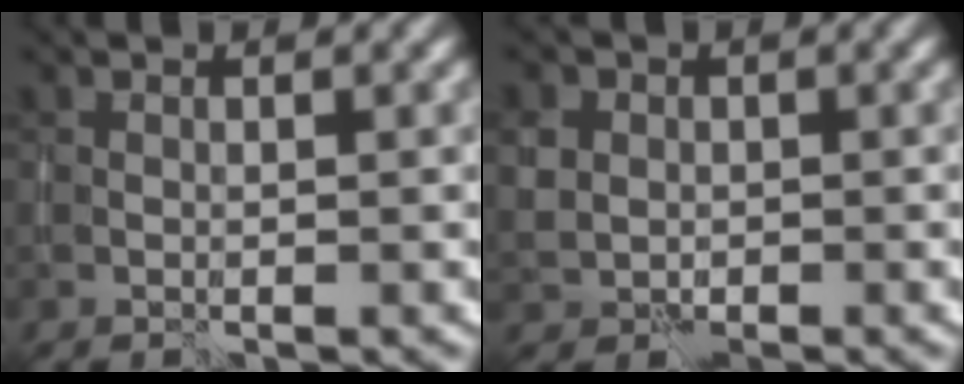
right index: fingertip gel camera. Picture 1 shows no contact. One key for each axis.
{"total": 2.7, "fx": 0.6, "fy": 2.6, "fz": 0.8, "tx": -0.034, "ty": 0.010, "tz": 0.010}